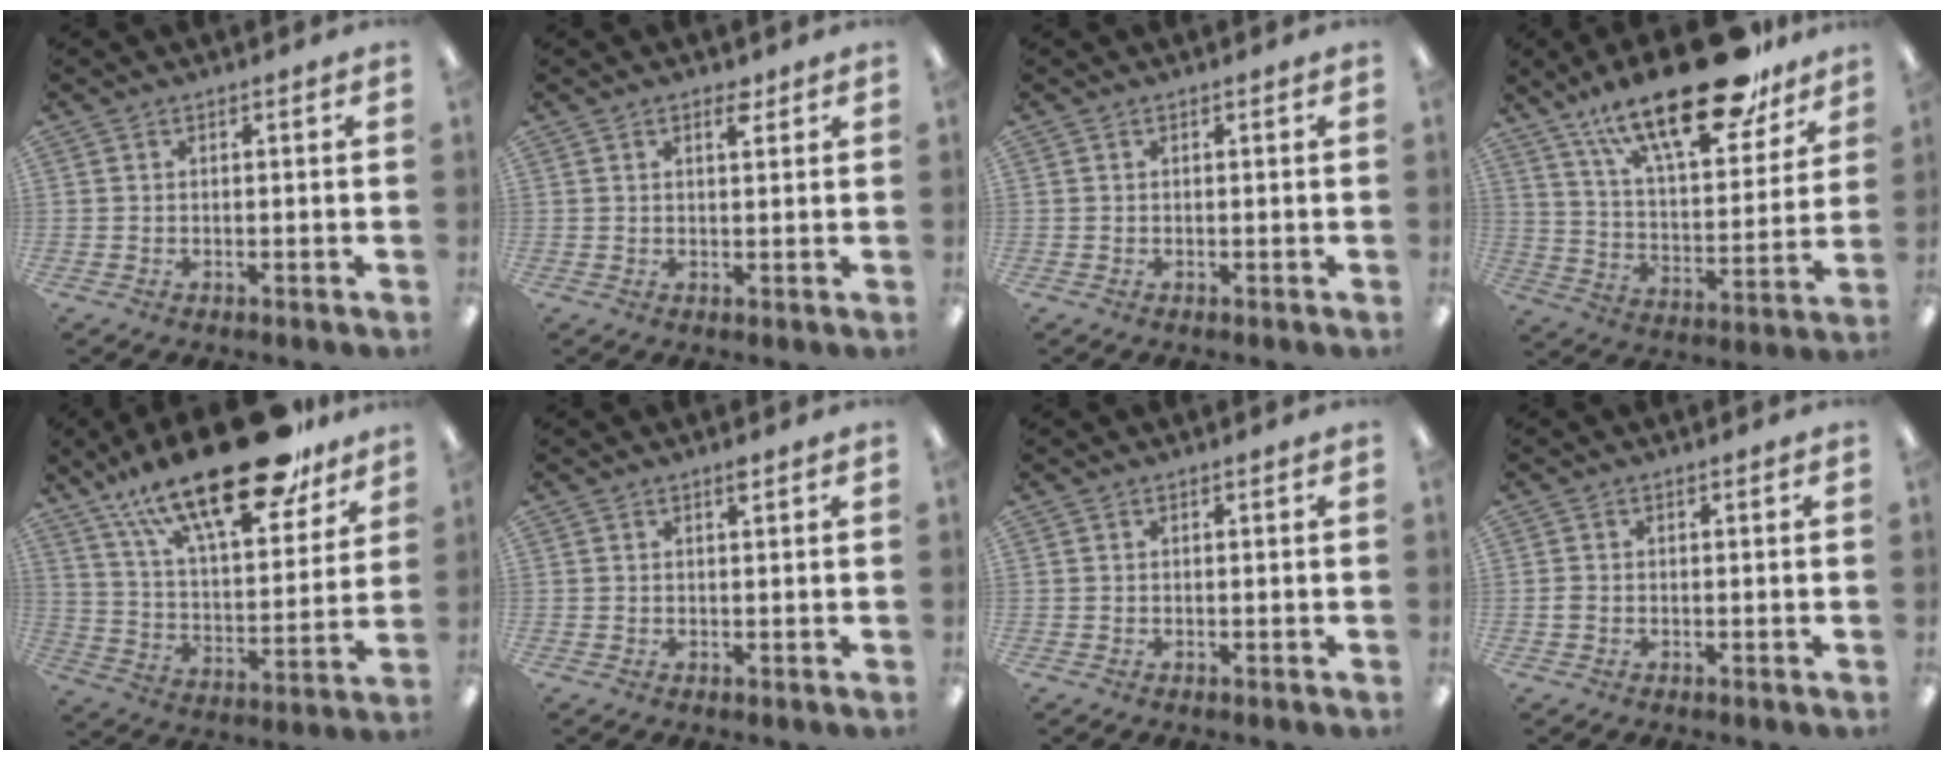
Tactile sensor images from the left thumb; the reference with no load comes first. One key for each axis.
{"total": 2.6, "fx": 1.8, "fy": 1.0, "fz": 1.6, "tx": -0.012, "ty": -0.008, "tz": 0.027}
{"total": 0.0}
{"total": 25.3, "fx": 17.9, "fy": 8.8, "fz": 15.5, "tx": -0.242, "ty": -0.106, "tz": 0.298}
{"total": 26.9, "fx": 18.9, "fy": 9.2, "fz": 16.7, "tx": -0.263, "ty": -0.113, "tz": 0.314}
{"total": 1.2, "fx": 0.8, "fy": 0.2, "fz": 0.8, "tx": -0.011, "ty": -0.003, "tz": 0.013}
{"total": 0.0}
{"total": 0.9, "fx": -0.2, "fy": 0.7, "fz": 0.6, "tx": -0.011, "ty": 0.003, "tz": -0.006}